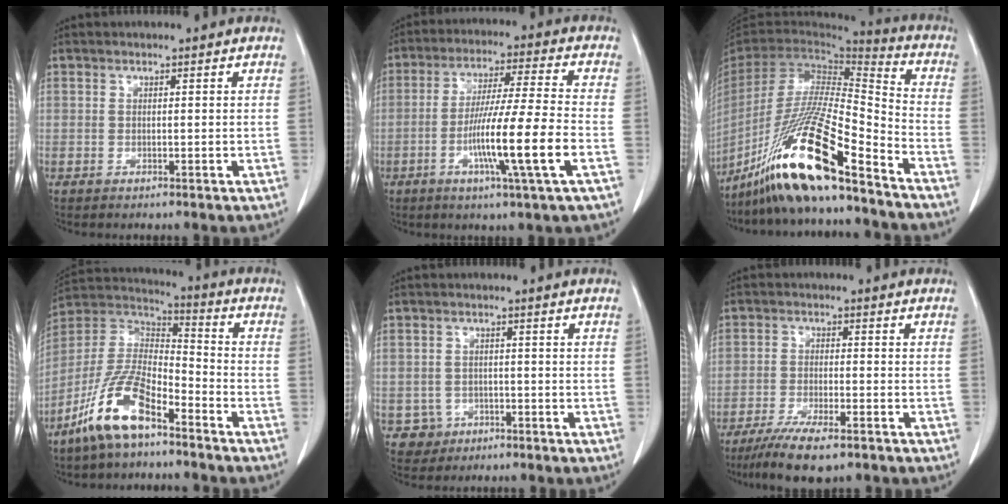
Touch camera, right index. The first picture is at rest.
{"total": 12.9, "force": [-4.1, -1.1, 12.2], "torque": [-0.221, -0.009, -0.075]}
{"total": 21.3, "force": [-15.0, 1.0, 15.1], "torque": [-0.313, -0.044, -0.281]}
{"total": 13.0, "force": [-8.5, 3.8, 9.0], "torque": [-0.193, 0.006, -0.167]}
{"total": 3.2, "force": [-1.4, 2.9, -0.3], "torque": [0.011, 0.014, -0.020]}
{"total": 9.1, "force": [-6.7, 1.3, 5.9], "torque": [-0.096, -0.020, -0.108]}